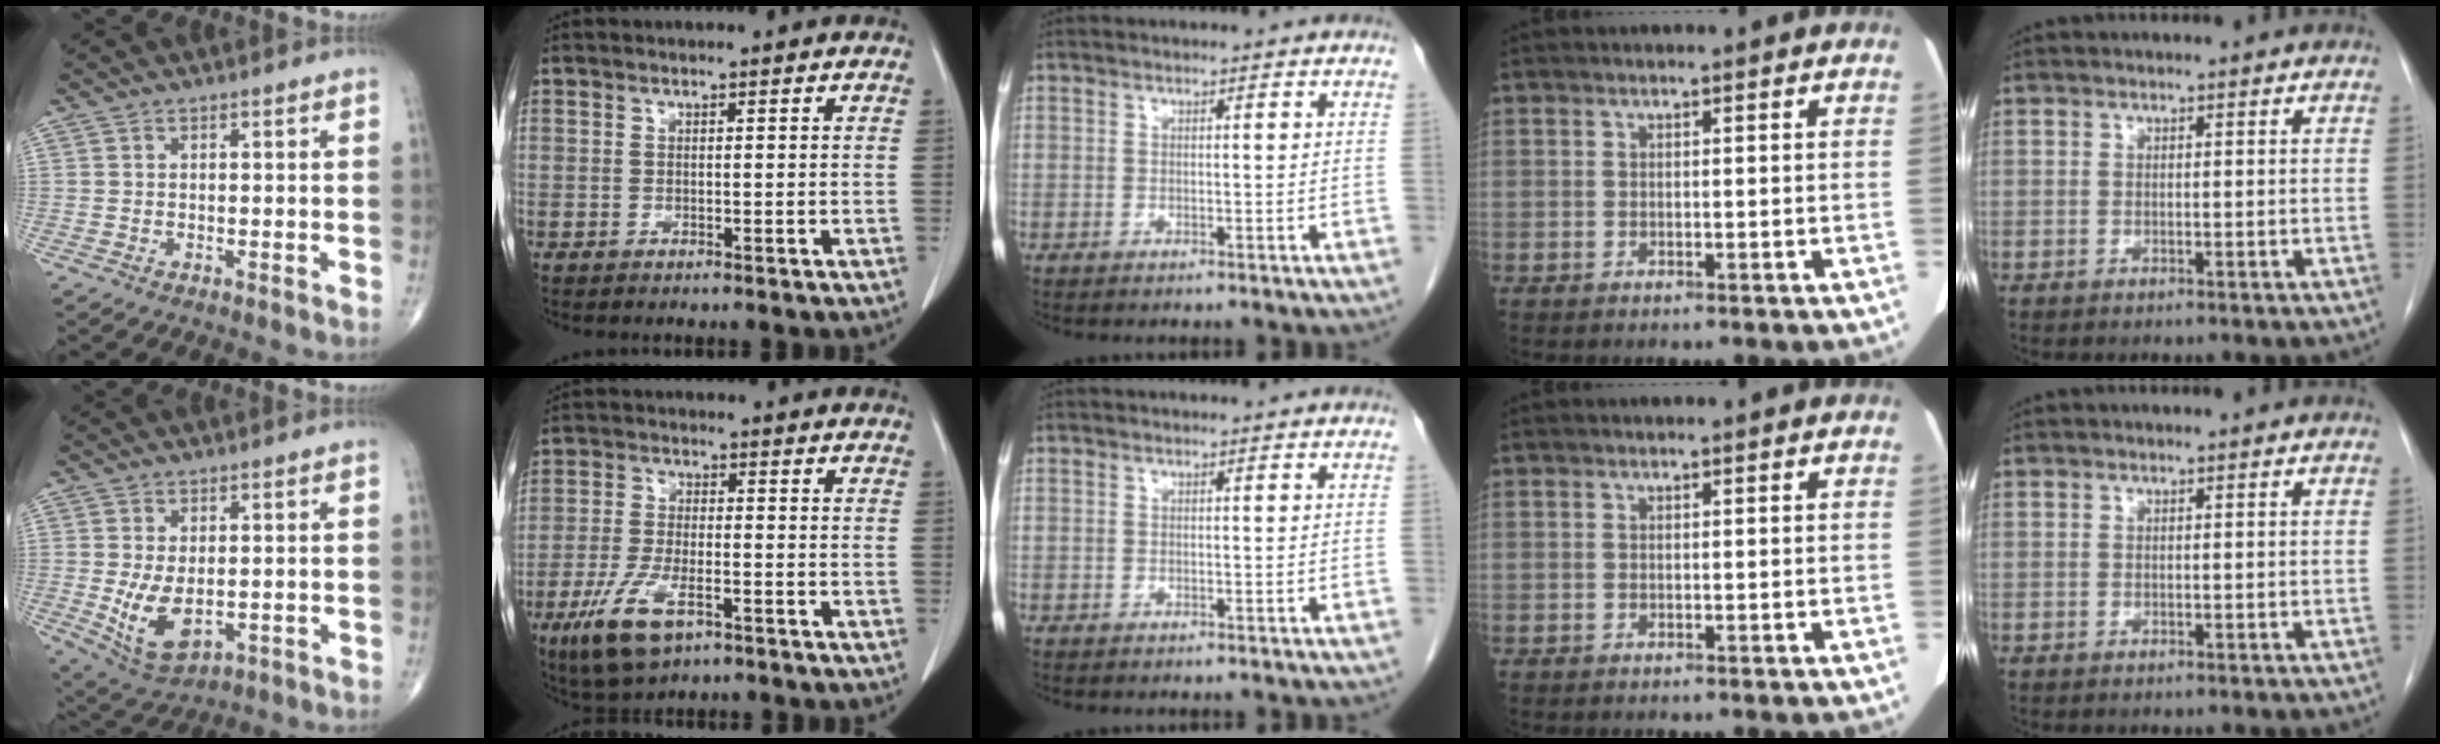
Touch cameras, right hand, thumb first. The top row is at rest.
{"thumb": {"total": 8.7, "force": [-1.0, 4.9, 7.1], "torque": [-0.127, -0.015, 0.001]}, "index": {"total": 9.1, "force": [-5.0, 3.2, 6.9], "torque": [-0.146, -0.017, -0.087]}}